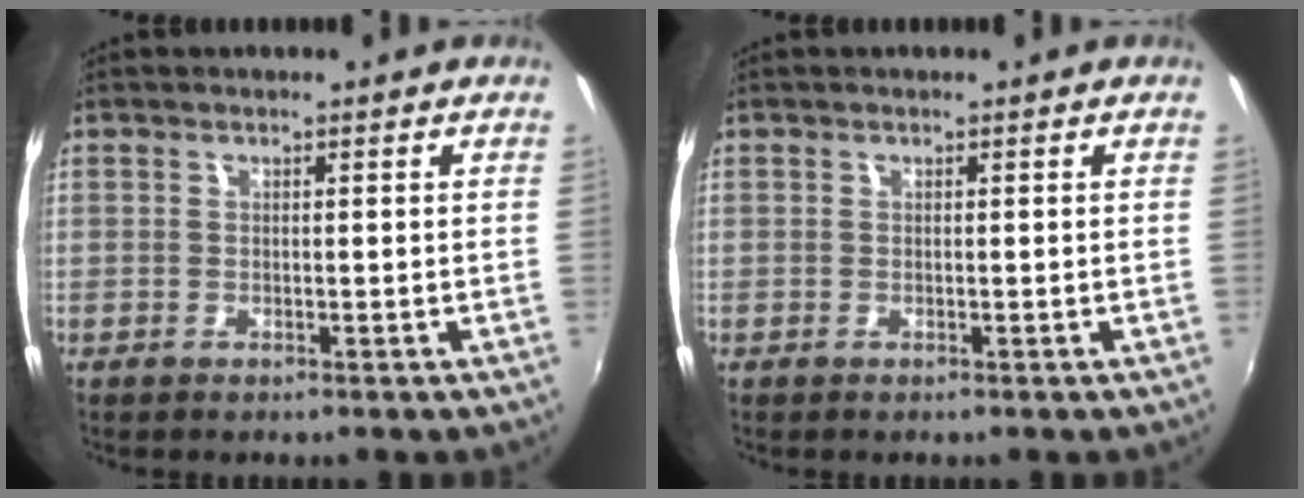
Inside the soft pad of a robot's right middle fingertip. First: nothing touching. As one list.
[{"total": 0.0}]